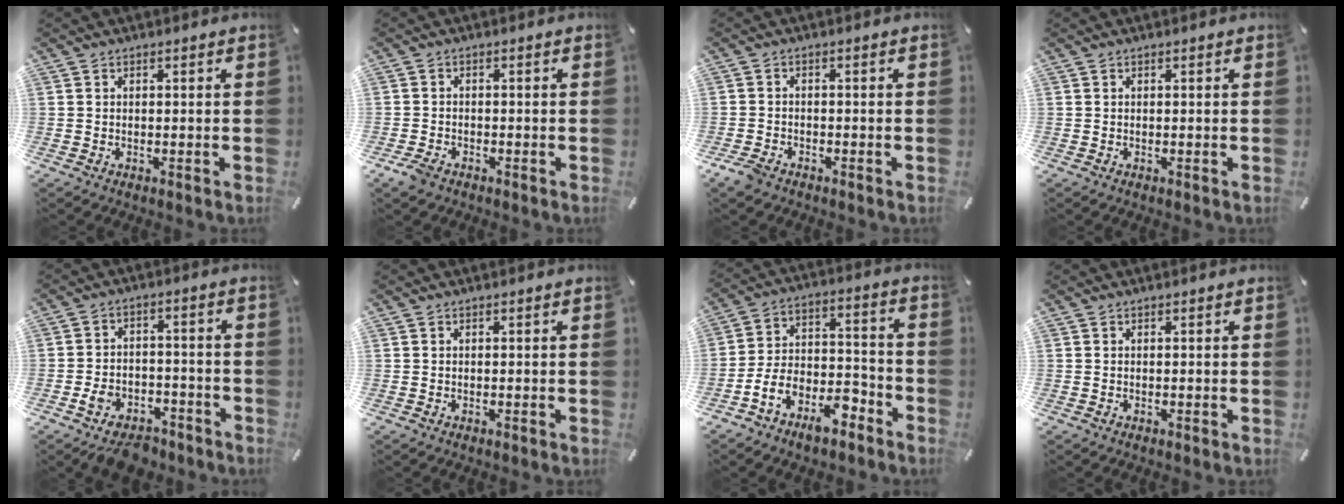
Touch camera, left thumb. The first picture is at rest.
{"total": 2.8, "force": [-2.0, 1.6, 1.1], "torque": [-0.032, 0.006, -0.042]}
{"total": 3.2, "force": [-2.5, 1.7, 1.2], "torque": [-0.039, 0.006, -0.052]}
{"total": 0.0}
{"total": 7.3, "force": [-5.7, 3.9, 2.4], "torque": [-0.037, 0.037, -0.104]}
{"total": 0.0}
{"total": 10.9, "force": [-7.6, 6.0, 4.8], "torque": [-0.083, 0.036, -0.140]}
{"total": 0.0}